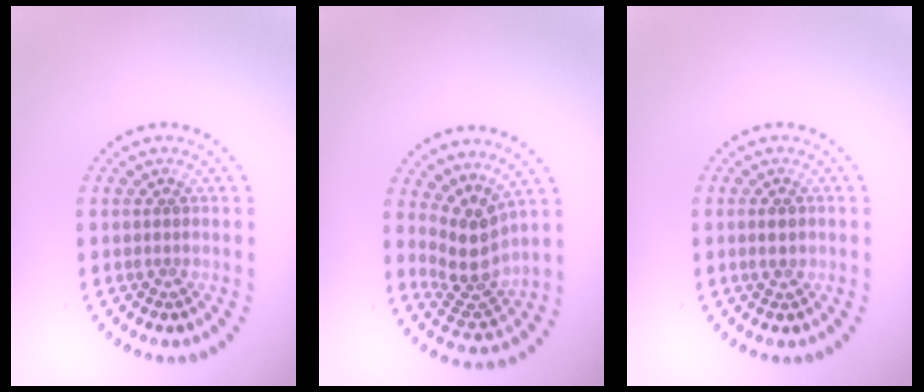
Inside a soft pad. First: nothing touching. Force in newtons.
{"total": 3.9, "press": 2.9, "slide": 2.6}
{"total": 1.9, "press": 1.9, "slide": 0.2}